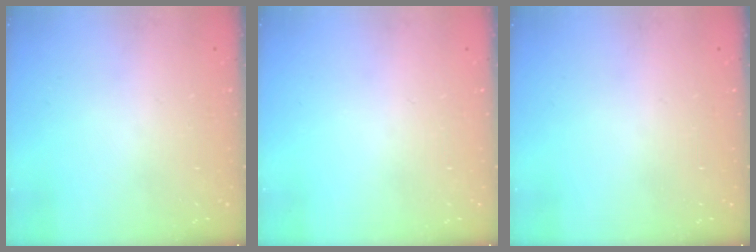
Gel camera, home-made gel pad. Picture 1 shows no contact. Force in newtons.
{"total": 0.0}
{"total": 0.0}